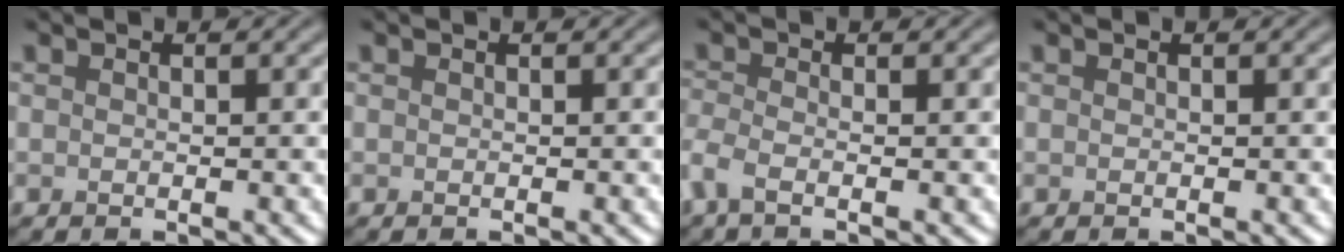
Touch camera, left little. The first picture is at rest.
{"total": 0.0}
{"total": 2.2, "force": [-1.3, 0.7, 1.6], "torque": [-0.042, -0.012, -0.038]}
{"total": 0.0}